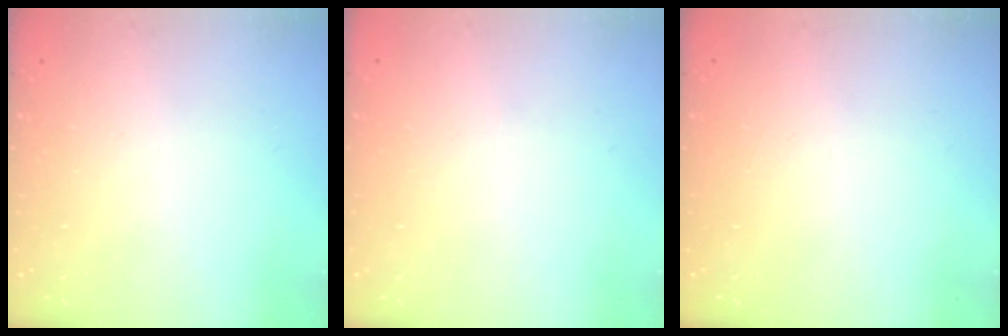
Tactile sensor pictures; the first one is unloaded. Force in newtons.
{"total": 0.0}
{"total": 0.0}